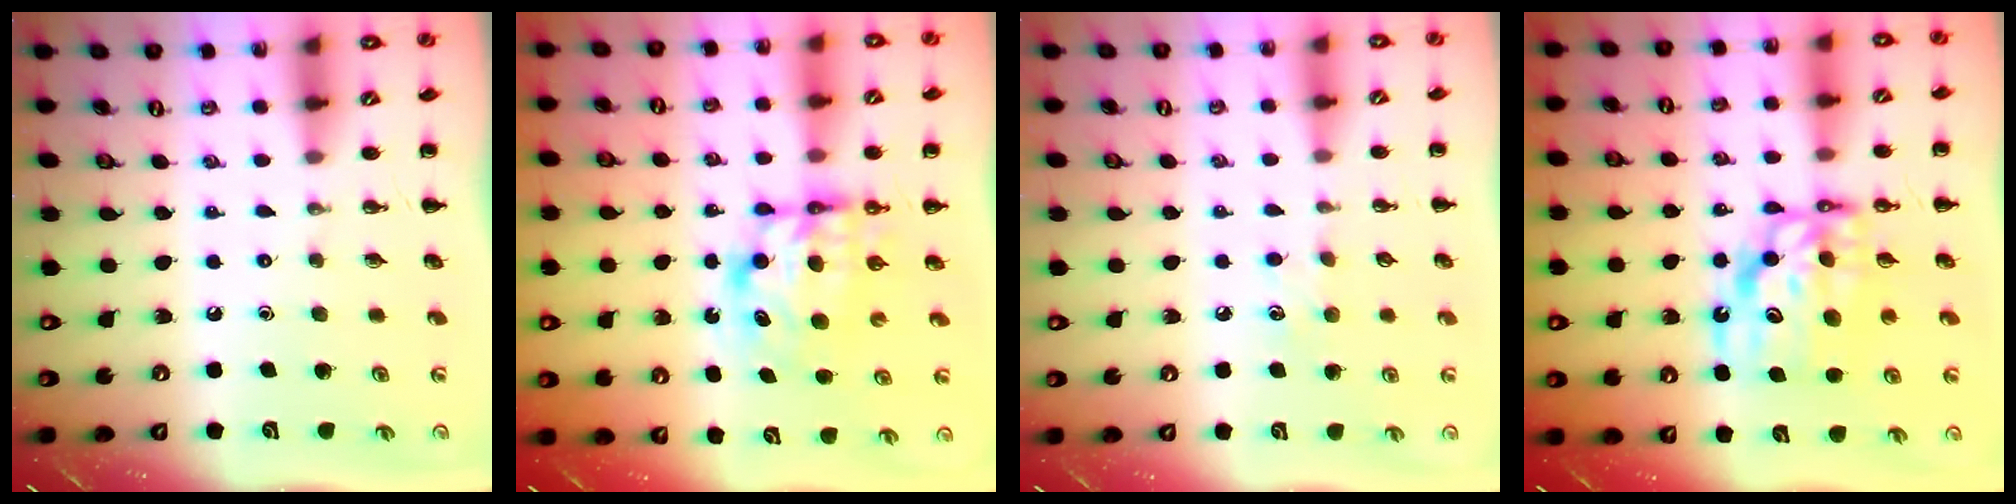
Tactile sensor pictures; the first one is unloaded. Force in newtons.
{"total": 7.1, "press": 7.1, "slide": 1.1}
{"total": 5.5, "press": 5.3, "slide": 1.5}
{"total": 11.5, "press": 11.1, "slide": 3.2}